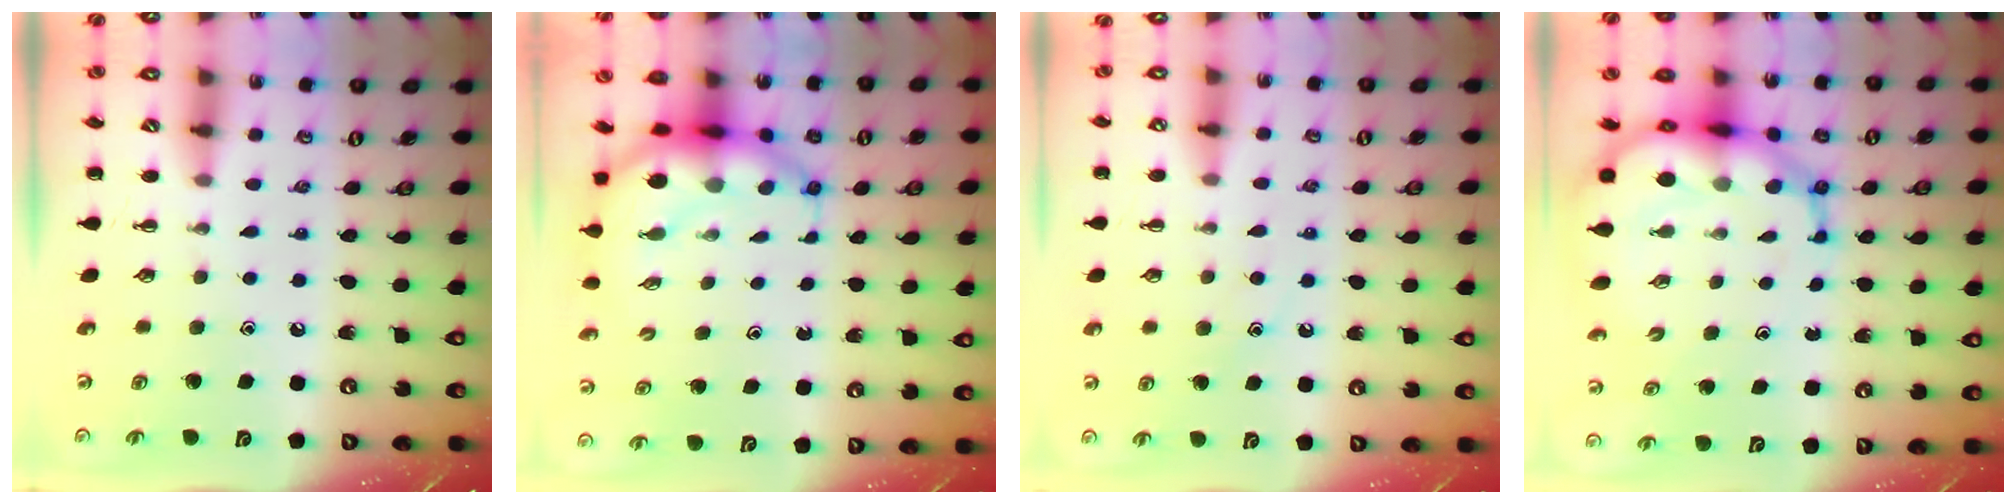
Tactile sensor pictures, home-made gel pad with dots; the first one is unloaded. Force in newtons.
{"total": 7.7, "press": 7.5, "slide": 1.7}
{"total": 8.6, "press": 8.5, "slide": 1.3}
{"total": 14.3, "press": 13.8, "slide": 3.9}